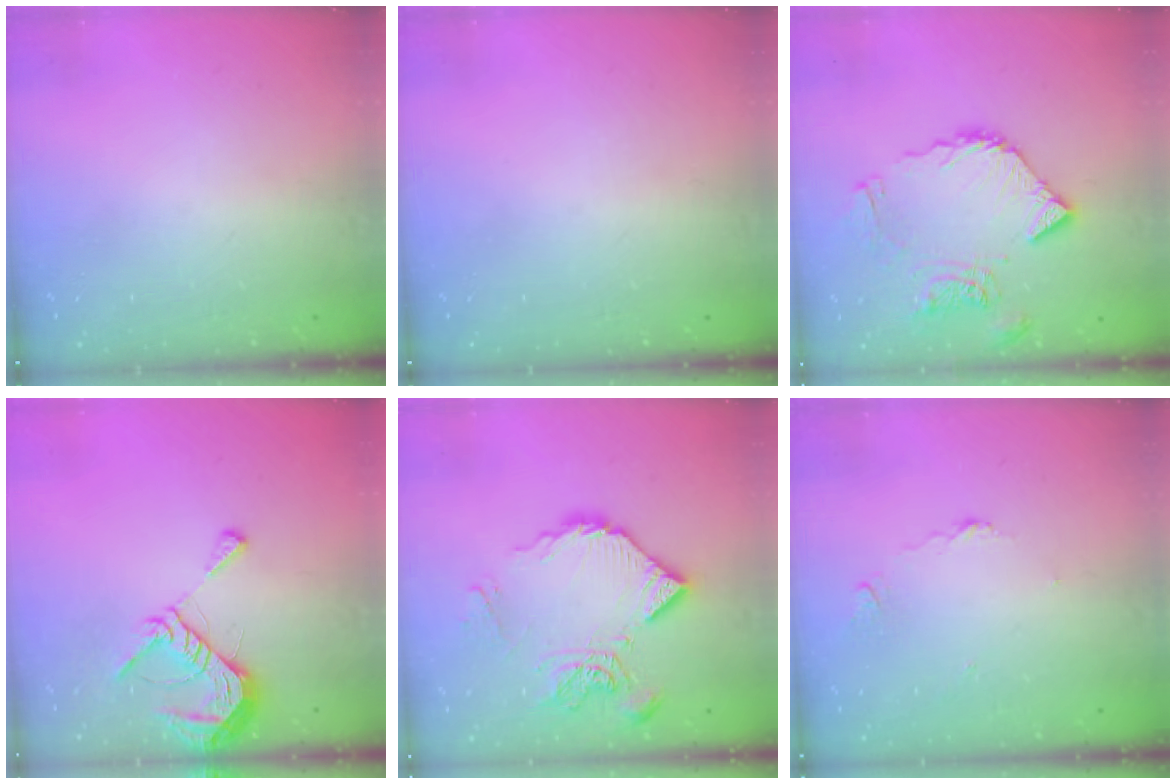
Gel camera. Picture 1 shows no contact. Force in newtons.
{"total": 0.0}
{"total": 12.5, "press": 12.4, "slide": 1.6}
{"total": 9.0, "press": 9.0, "slide": 1.1}
{"total": 12.0, "press": 11.9, "slide": 1.3}
{"total": 3.3, "press": 3.2, "slide": 0.4}